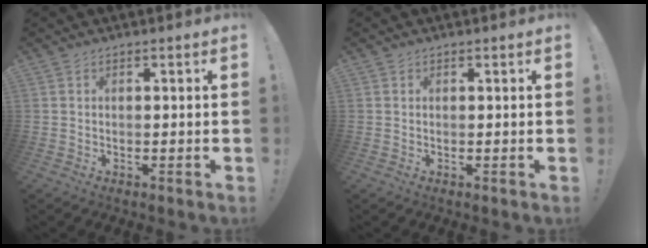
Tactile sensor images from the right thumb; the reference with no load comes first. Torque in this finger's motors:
{"motor_torque": [-0.16, -0.14, 0.12, -0.02, -0.03]}